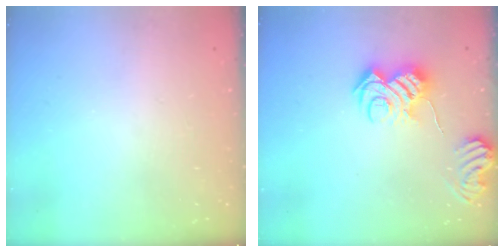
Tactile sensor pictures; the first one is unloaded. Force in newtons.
{"total": 9.6, "press": 9.6, "slide": 0.9}